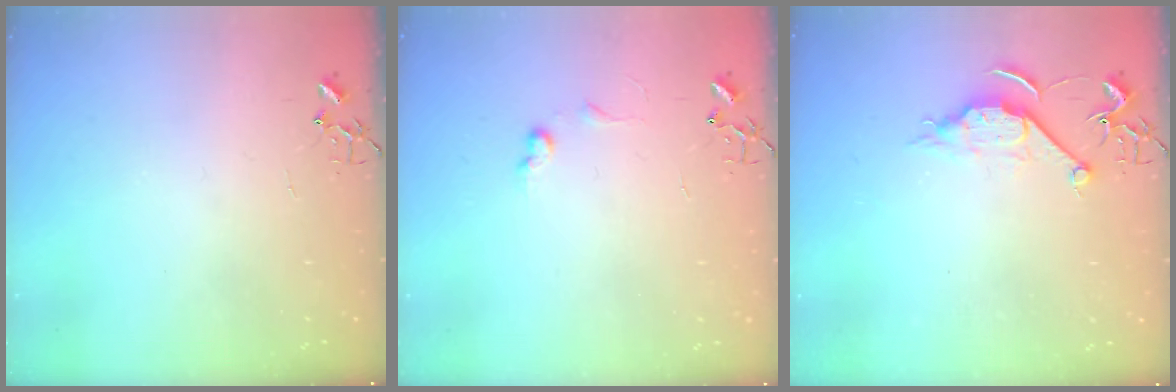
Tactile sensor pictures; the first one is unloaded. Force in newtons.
{"total": 6.6, "press": 6.5, "slide": 0.9}
{"total": 7.7, "press": 7.6, "slide": 0.8}